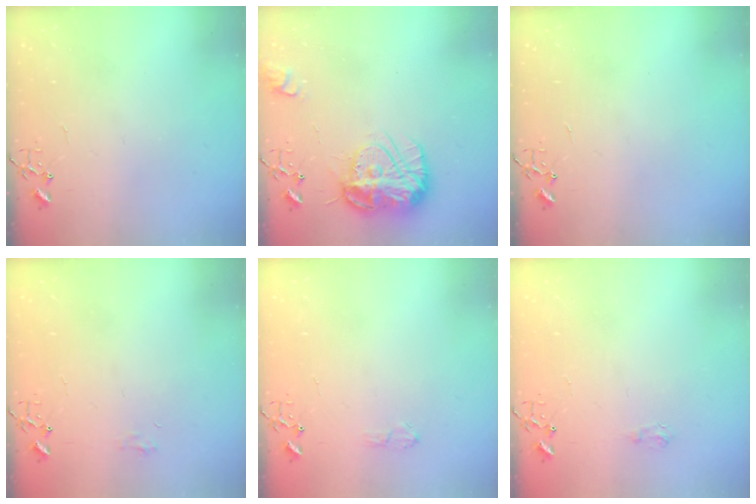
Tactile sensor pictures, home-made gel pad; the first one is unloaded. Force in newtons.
{"total": 15.7, "press": 15.7, "slide": 1.3}
{"total": 0.0}
{"total": 5.2, "press": 5.2, "slide": 0.7}
{"total": 4.5, "press": 4.5, "slide": 0.7}
{"total": 4.8, "press": 4.8, "slide": 0.7}